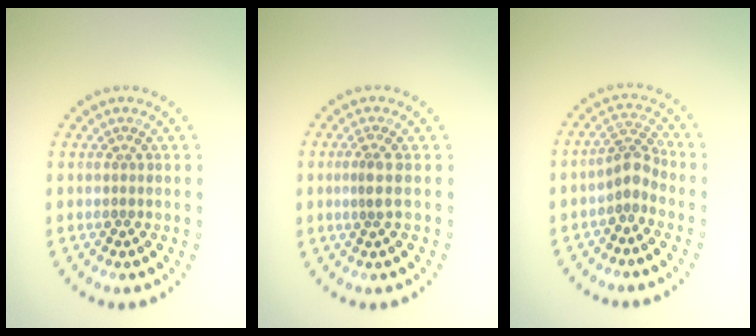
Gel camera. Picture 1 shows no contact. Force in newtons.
{"total": 1.2, "press": 0.9, "slide": 0.9}
{"total": 2.4, "press": 1.8, "slide": 1.6}